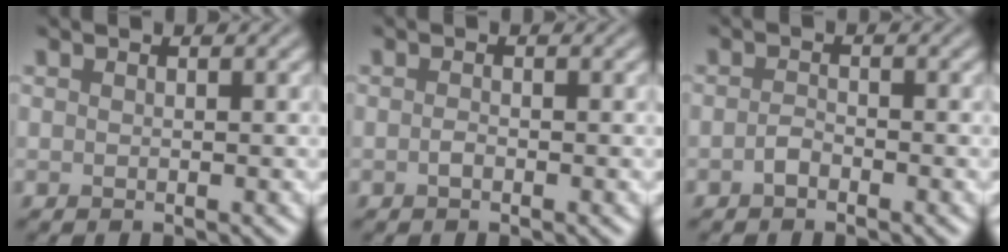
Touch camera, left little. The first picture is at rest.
{"total": 0.7, "force": [-0.3, 0.3, 0.5], "torque": [-0.013, 0.000, -0.007]}
{"total": 1.1, "force": [-0.7, 0.5, 0.7], "torque": [-0.016, 0.002, -0.016]}